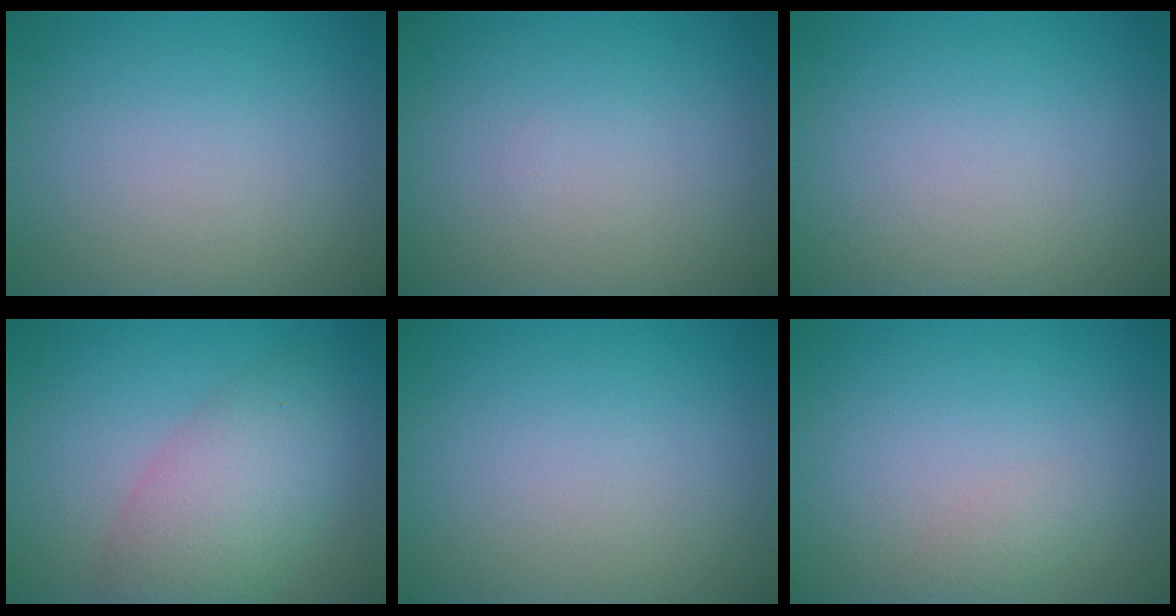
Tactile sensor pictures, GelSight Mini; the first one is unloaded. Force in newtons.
{"total": 0.0}
{"total": 0.0}
{"total": 6.0, "press": 6.0, "slide": 0.1}
{"total": 0.0}
{"total": 1.0, "press": 1.0, "slide": 0.0}